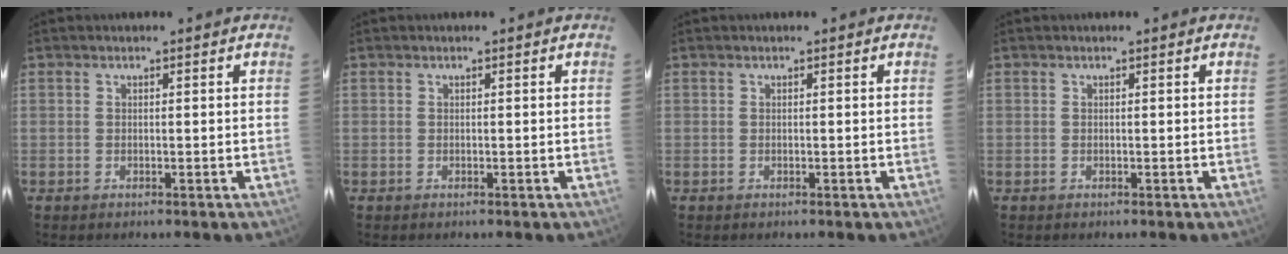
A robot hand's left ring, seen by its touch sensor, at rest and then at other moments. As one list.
[{"total": 0.0}, {"total": 0.0}, {"total": 0.0}]